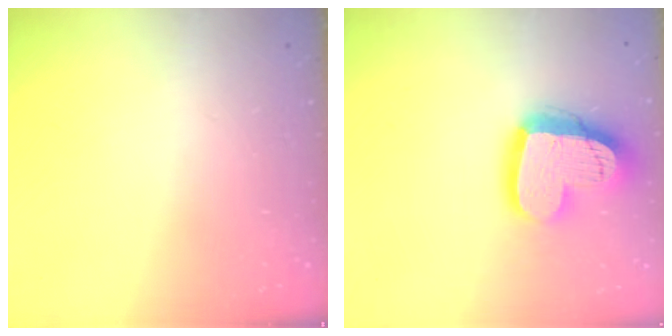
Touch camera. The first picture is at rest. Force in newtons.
{"total": 18.4, "press": 18.3, "slide": 1.6}